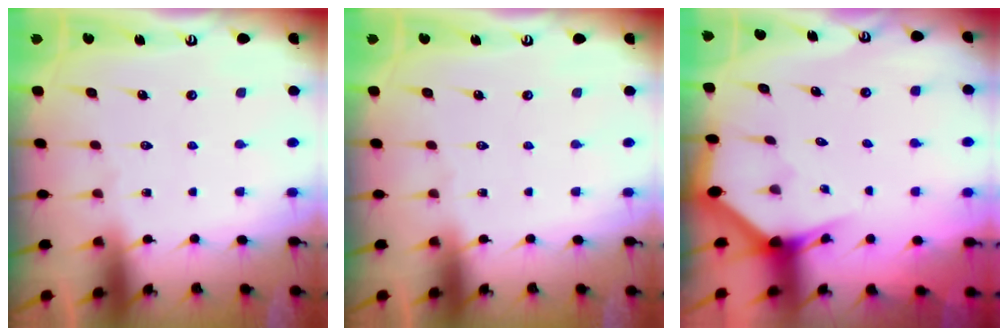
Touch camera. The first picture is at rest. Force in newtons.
{"total": 0.0}
{"total": 2.9, "press": 2.9, "slide": 0.1}